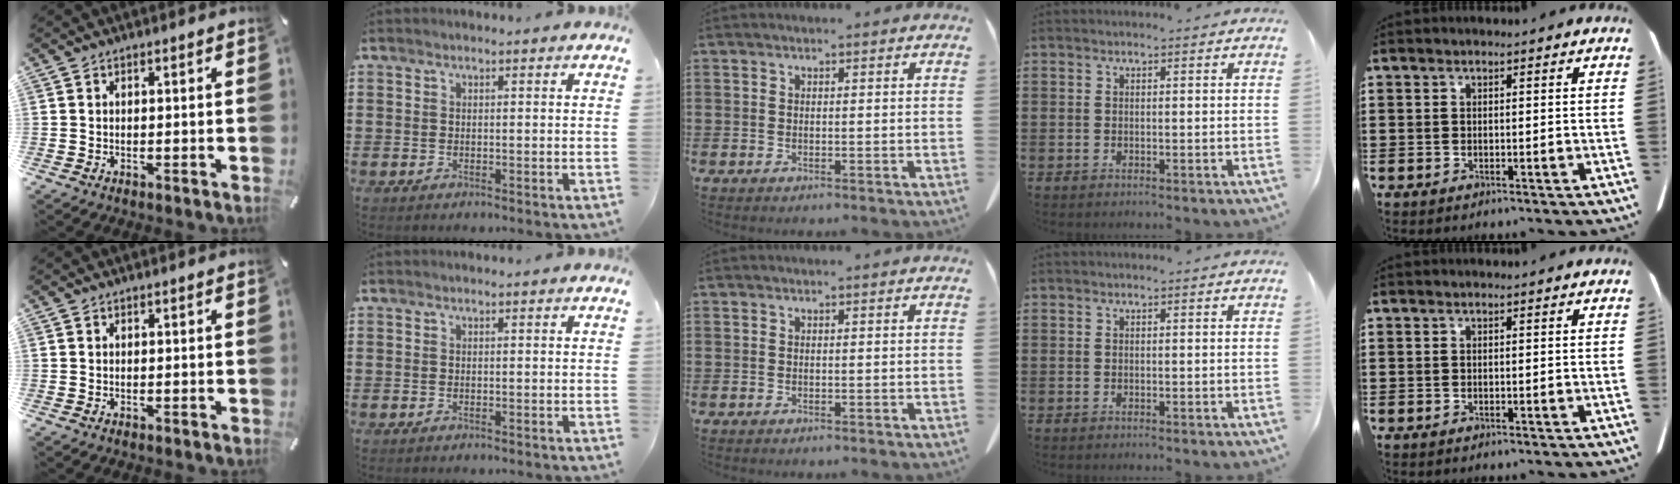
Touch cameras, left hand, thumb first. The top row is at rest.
{}